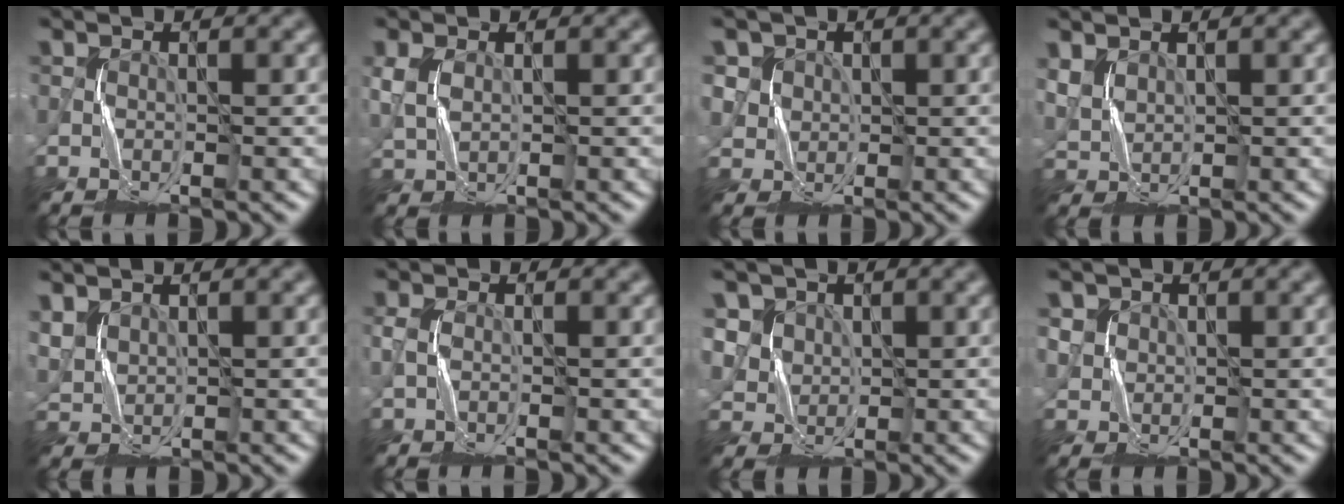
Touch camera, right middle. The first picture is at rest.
{"total": 2.1, "force": [0.5, 1.2, 1.7], "torque": [-0.057, 0.000, 0.015]}
{"total": 3.1, "force": [1.4, 2.8, 0.5], "torque": [-0.032, -0.004, 0.033]}
{"total": 2.3, "force": [1.5, 1.3, 1.3], "torque": [-0.045, -0.001, 0.036]}
{"total": 2.4, "force": [1.5, 1.5, 1.2], "torque": [-0.044, -0.001, 0.035]}
{"total": 0.9, "force": [-0.1, 0.4, 0.8], "torque": [-0.025, 0.001, -0.003]}
{"total": 4.2, "force": [2.1, 3.5, 1.1], "torque": [-0.046, 0.000, 0.043]}
{"total": 1.8, "force": [0.7, 1.6, 0.1], "torque": [-0.024, -0.010, 0.026]}